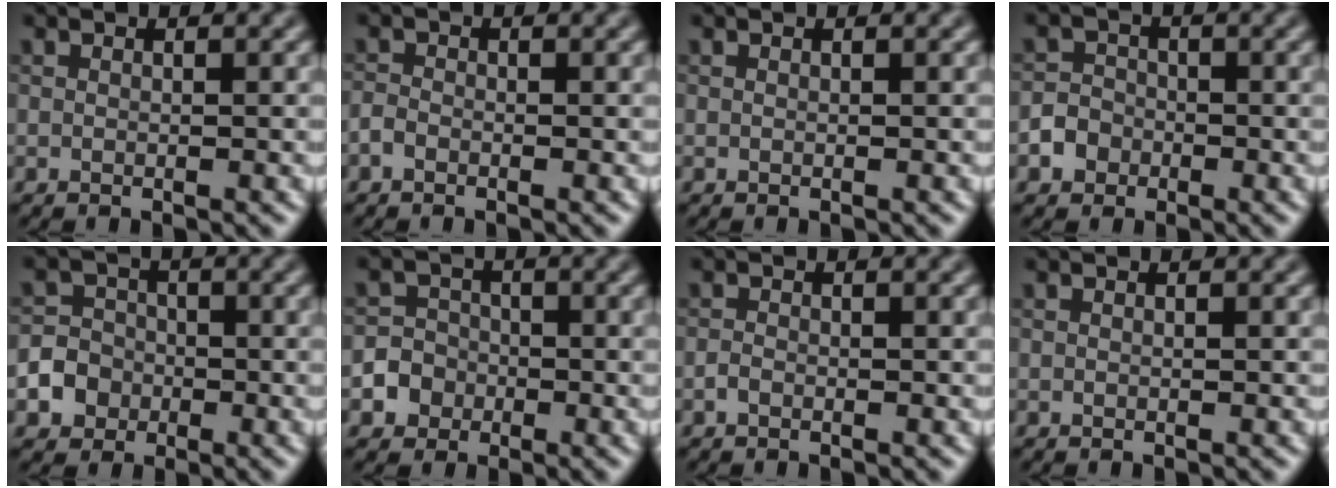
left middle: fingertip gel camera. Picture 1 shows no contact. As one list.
[{"total": 1.0, "force": [-0.7, 0.6, 0.5], "torque": [-0.008, 0.001, -0.017]}, {"total": 0.0}, {"total": 2.3, "force": [-1.1, 2.0, 0.6], "torque": [-0.001, 0.001, -0.023]}, {"total": 3.7, "force": [-1.4, 3.3, 0.9], "torque": [0.008, -0.001, -0.039]}, {"total": 3.6, "force": [-1.5, 3.2, 0.5], "torque": [0.019, 0.000, -0.037]}, {"total": 0.7, "force": [-0.4, 0.4, 0.4], "torque": [-0.006, -0.001, -0.011]}, {"total": 0.0}]